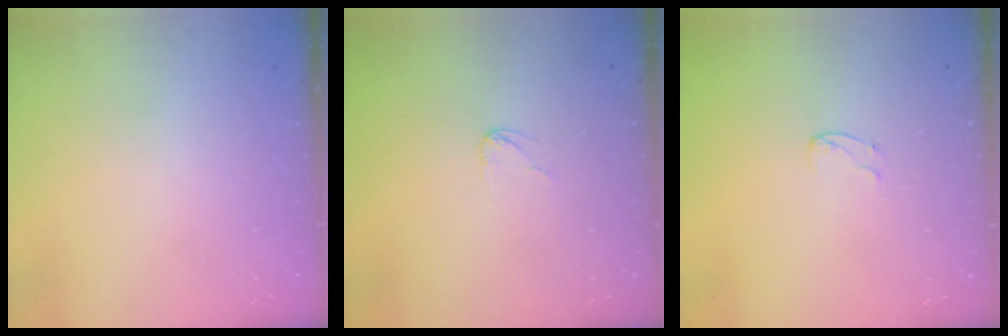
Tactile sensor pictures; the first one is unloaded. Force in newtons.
{"total": 2.7, "press": 2.7, "slide": 0.2}
{"total": 3.1, "press": 3.1, "slide": 0.3}